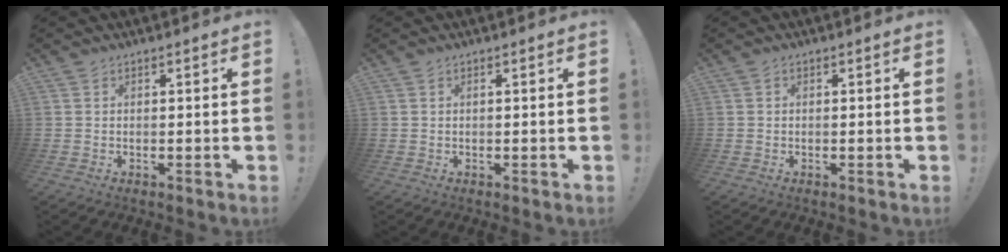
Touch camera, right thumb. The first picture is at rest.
{"total": 0.5, "force": [0.0, -0.2, 0.5], "torque": [-0.003, -0.004, -0.003]}
{"total": 0.0}